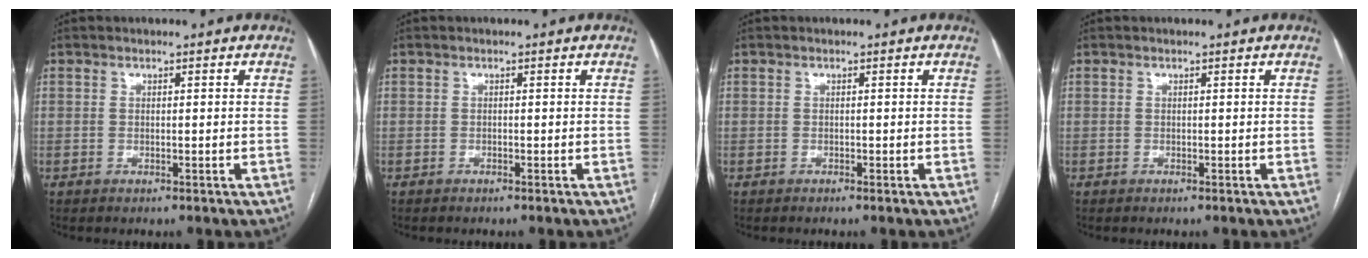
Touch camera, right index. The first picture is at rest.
{"total": 0.0}
{"total": 0.0}
{"total": 0.0}